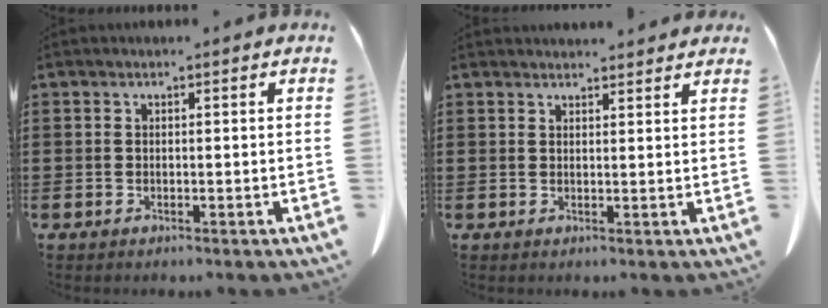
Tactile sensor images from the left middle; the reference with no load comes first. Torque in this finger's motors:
{"motor_torque": [0.47, -0.48, 0.18, 0.06]}